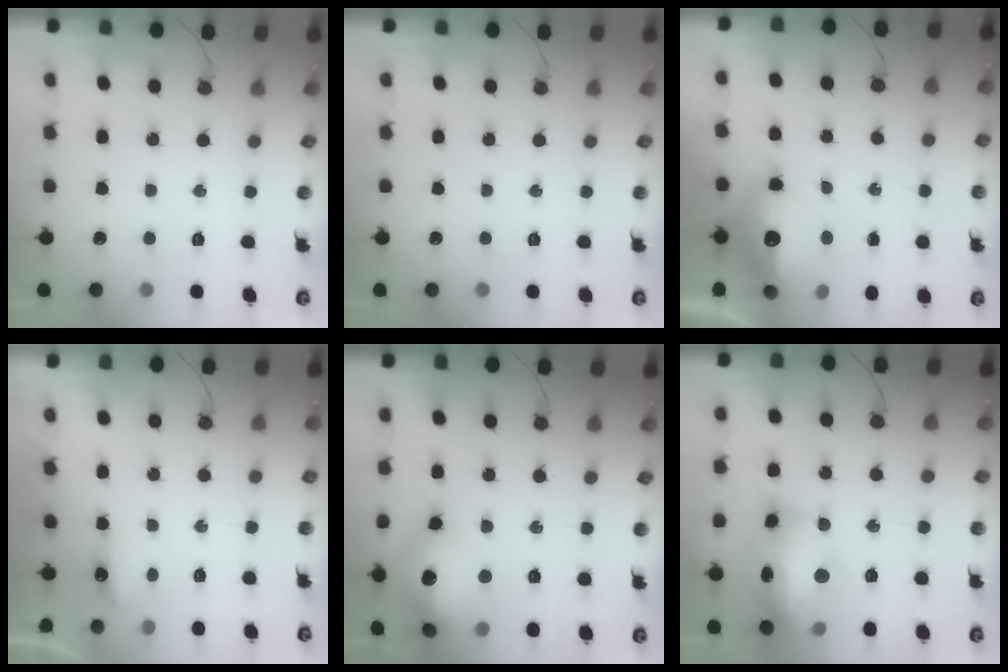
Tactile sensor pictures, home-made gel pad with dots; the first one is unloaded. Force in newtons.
{"total": 0.0}
{"total": 15.3, "press": 15.2, "slide": 1.3}
{"total": 3.5, "press": 3.4, "slide": 0.7}
{"total": 18.6, "press": 18.5, "slide": 1.6}
{"total": 20.2, "press": 20.1, "slide": 1.8}